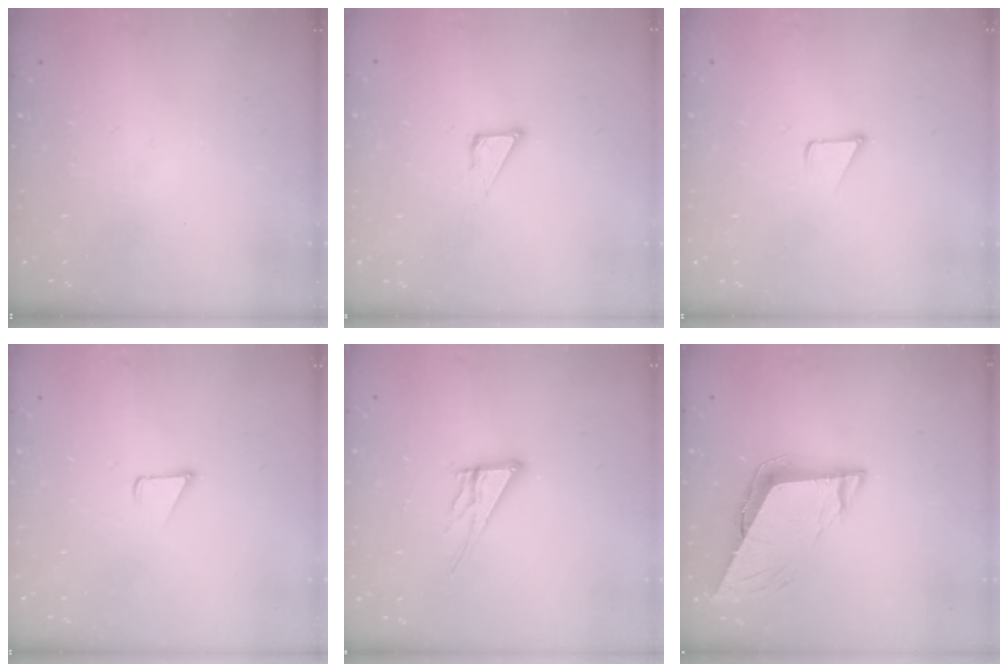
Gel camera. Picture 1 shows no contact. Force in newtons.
{"total": 3.8, "press": 3.8, "slide": 0.3}
{"total": 1.7, "press": 1.7, "slide": 0.1}
{"total": 2.4, "press": 2.4, "slide": 0.2}
{"total": 9.3, "press": 9.2, "slide": 0.9}
{"total": 8.4, "press": 8.4, "slide": 0.8}